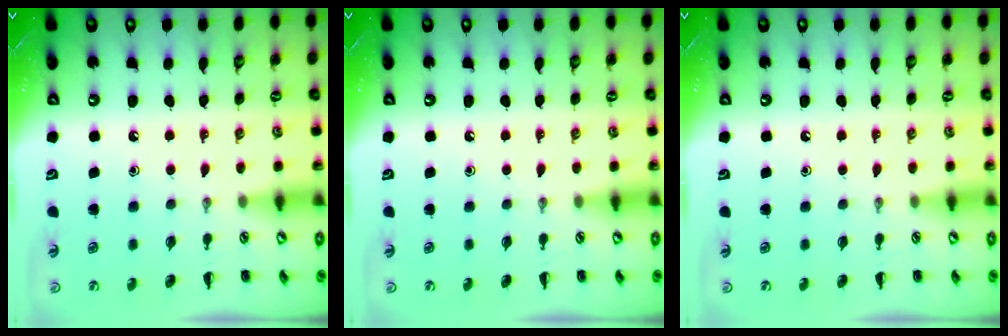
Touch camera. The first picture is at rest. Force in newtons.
{"total": 0.0}
{"total": 0.0}